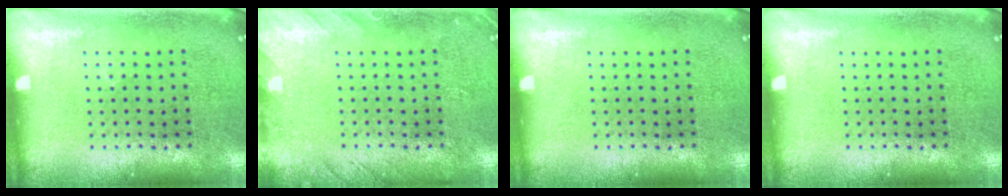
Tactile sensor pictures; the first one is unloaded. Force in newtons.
{"total": 1.5, "press": 1.5, "slide": 0.2}
{"total": 0.0}
{"total": 0.0}